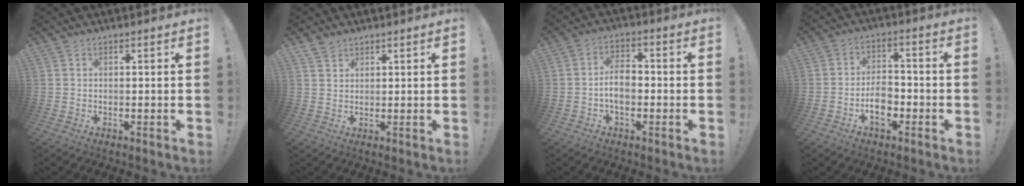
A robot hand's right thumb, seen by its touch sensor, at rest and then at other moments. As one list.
[{"total": 2.6, "force": [2.3, 1.2, 0.4], "torque": [-0.010, -0.013, 0.044]}, {"total": 7.1, "force": [-1.7, 4.2, 5.5], "torque": [-0.098, 0.009, -0.034]}, {"total": 7.7, "force": [-3.1, 4.9, 5.0], "torque": [-0.078, 0.011, -0.055]}]